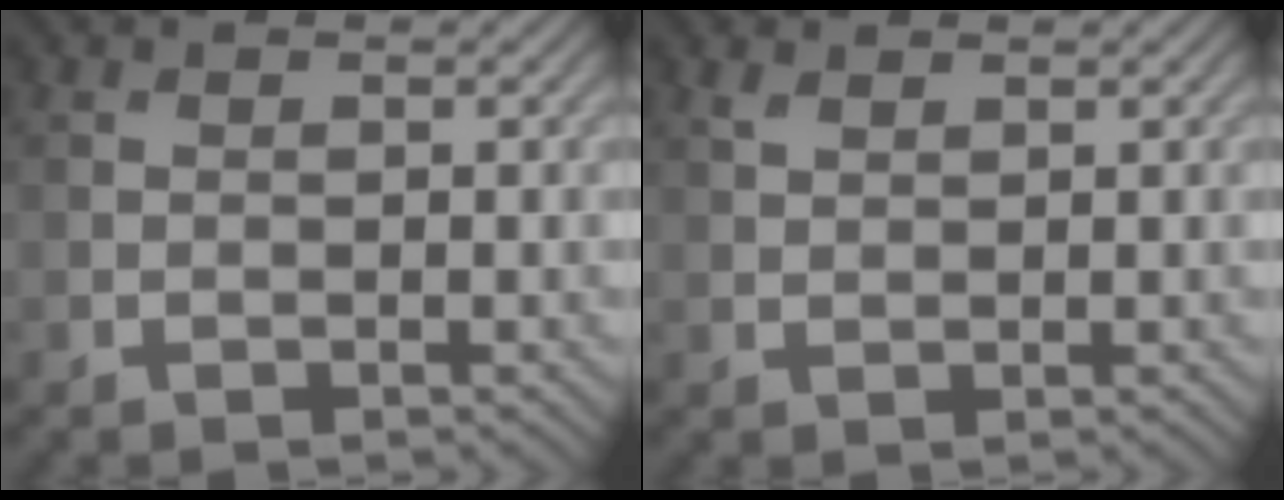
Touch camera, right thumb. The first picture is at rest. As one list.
[{"total": 1.3, "force": [1.0, 0.6, 0.6], "torque": [-0.018, 0.000, 0.023]}]